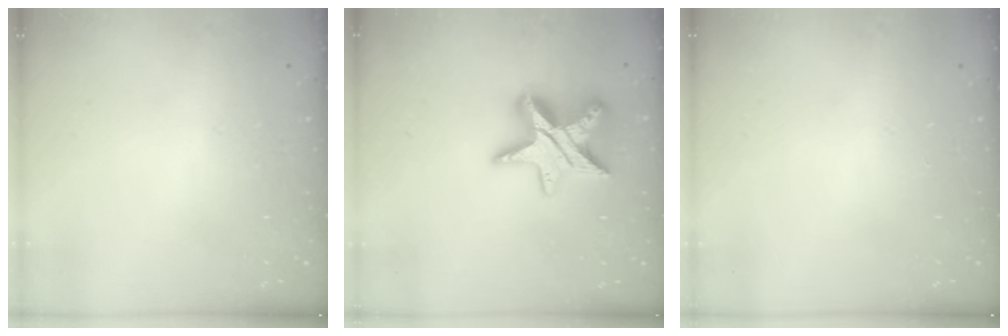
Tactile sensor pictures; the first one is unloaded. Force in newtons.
{"total": 15.3, "press": 15.2, "slide": 1.1}
{"total": 0.0}